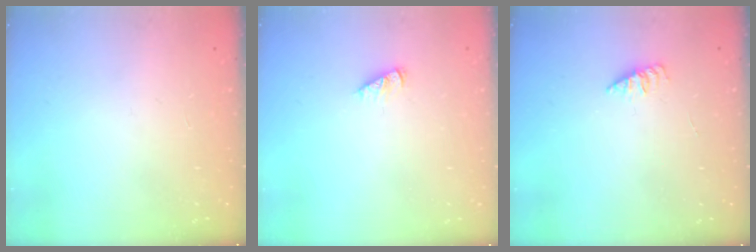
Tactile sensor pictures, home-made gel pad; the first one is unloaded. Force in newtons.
{"total": 2.0, "press": 2.0, "slide": 0.3}
{"total": 1.8, "press": 1.8, "slide": 0.4}